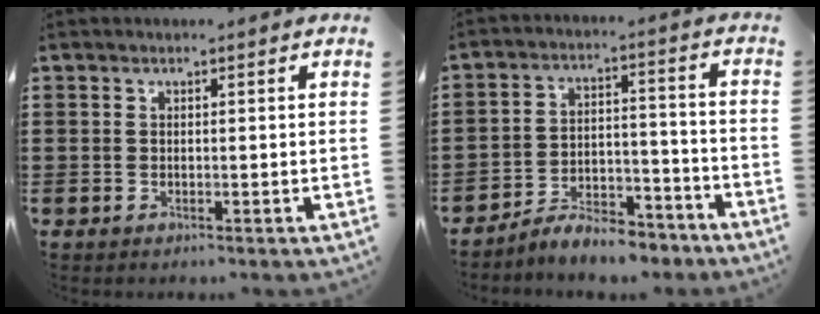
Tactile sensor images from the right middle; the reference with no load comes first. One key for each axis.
{"total": 6.9, "fx": -6.6, "fy": 1.4, "fz": 1.5, "tx": -0.024, "ty": 0.018, "tz": -0.127}